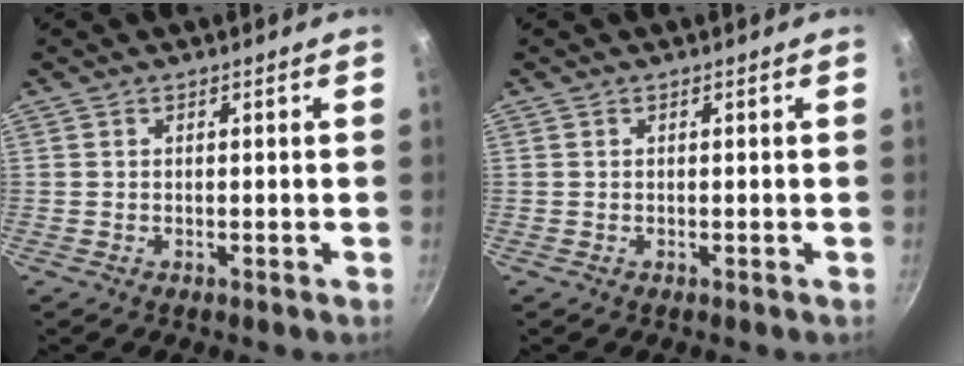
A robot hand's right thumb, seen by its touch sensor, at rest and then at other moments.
{"total": 0.0}